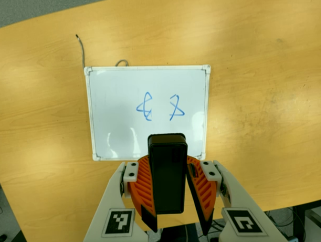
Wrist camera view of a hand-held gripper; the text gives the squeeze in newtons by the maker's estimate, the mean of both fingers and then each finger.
{"total": 8.0, "left": 8.3, "right": 7.6}